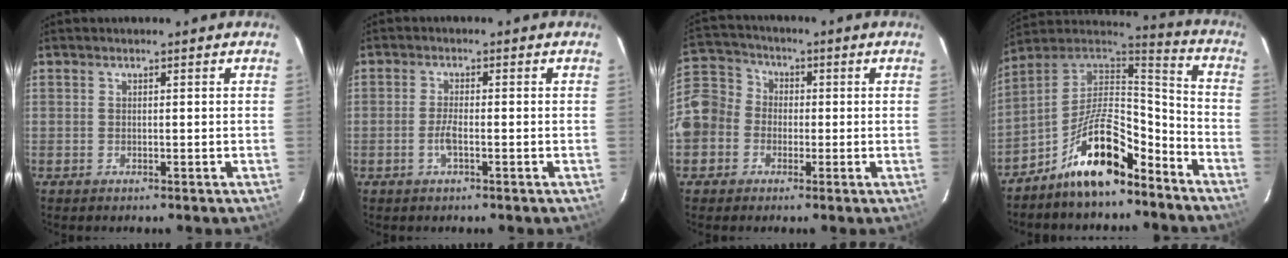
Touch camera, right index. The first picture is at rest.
{"total": 2.3, "force": [-0.9, 0.4, 2.1], "torque": [-0.044, 0.002, -0.018]}
{"total": 13.4, "force": [-4.0, 11.8, 4.8], "torque": [-0.117, 0.051, -0.076]}
{"total": 15.3, "force": [-9.5, 5.7, 10.5], "torque": [-0.202, 0.025, -0.169]}